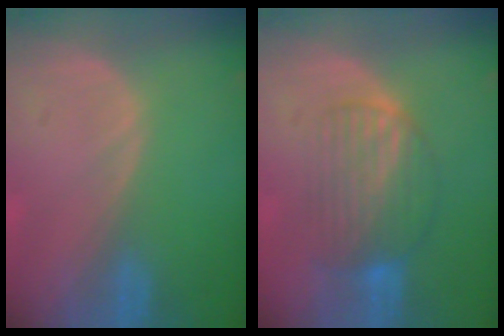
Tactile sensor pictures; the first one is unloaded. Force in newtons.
{"total": 7.1, "press": 6.6, "slide": 2.7}